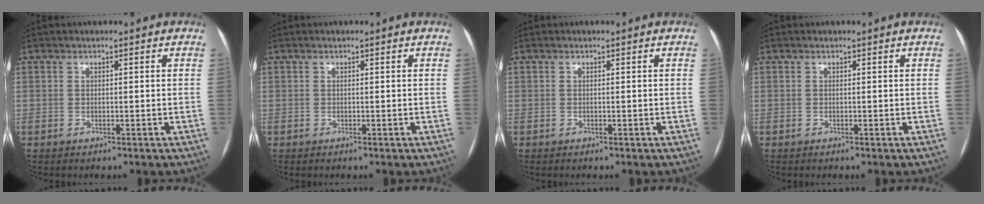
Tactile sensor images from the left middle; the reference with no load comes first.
{"total": 0.0}
{"total": 0.0}
{"total": 0.0}